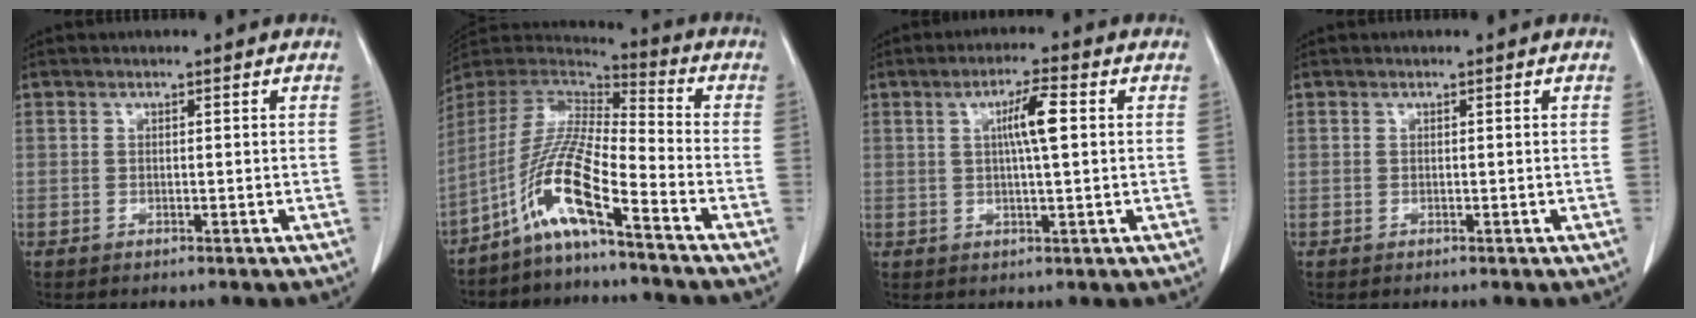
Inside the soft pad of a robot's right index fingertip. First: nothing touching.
{"total": 11.8, "force": [-7.3, 0.1, 9.4], "torque": [-0.198, -0.004, -0.145]}
{"total": 5.3, "force": [1.0, 0.2, 5.2], "torque": [-0.092, 0.003, 0.017]}
{"total": 0.0}